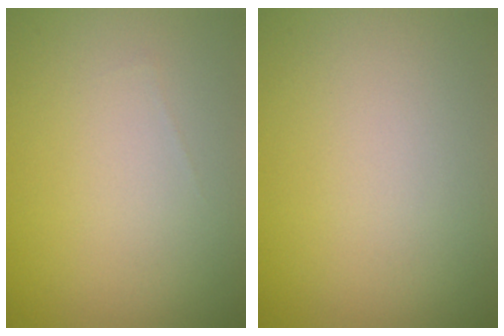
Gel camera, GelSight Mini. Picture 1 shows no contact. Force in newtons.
{"total": 0.0}